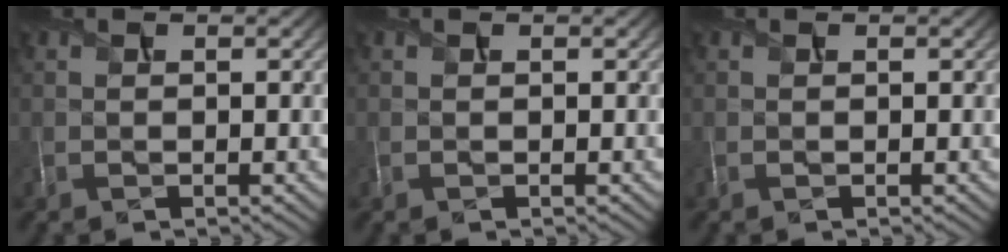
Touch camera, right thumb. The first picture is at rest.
{"total": 0.0}
{"total": 0.0}